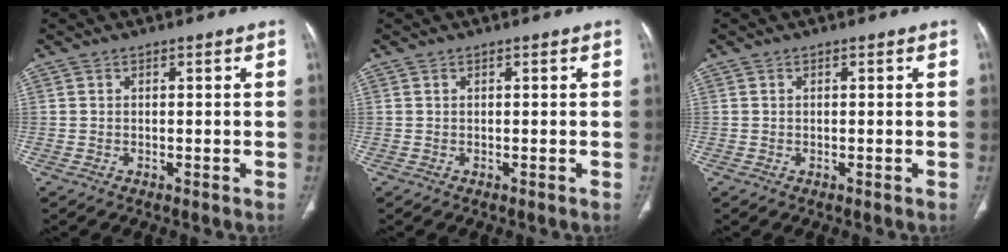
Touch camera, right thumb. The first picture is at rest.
{"total": 0.0}
{"total": 0.0}